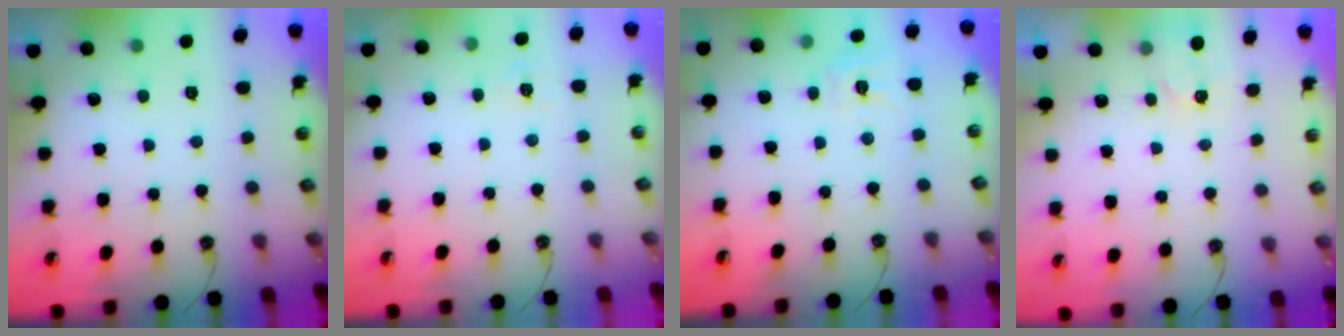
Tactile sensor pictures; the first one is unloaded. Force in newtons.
{"total": 3.8, "press": 3.8, "slide": 0.3}
{"total": 7.0, "press": 7.0, "slide": 0.7}
{"total": 2.6, "press": 2.5, "slide": 0.4}